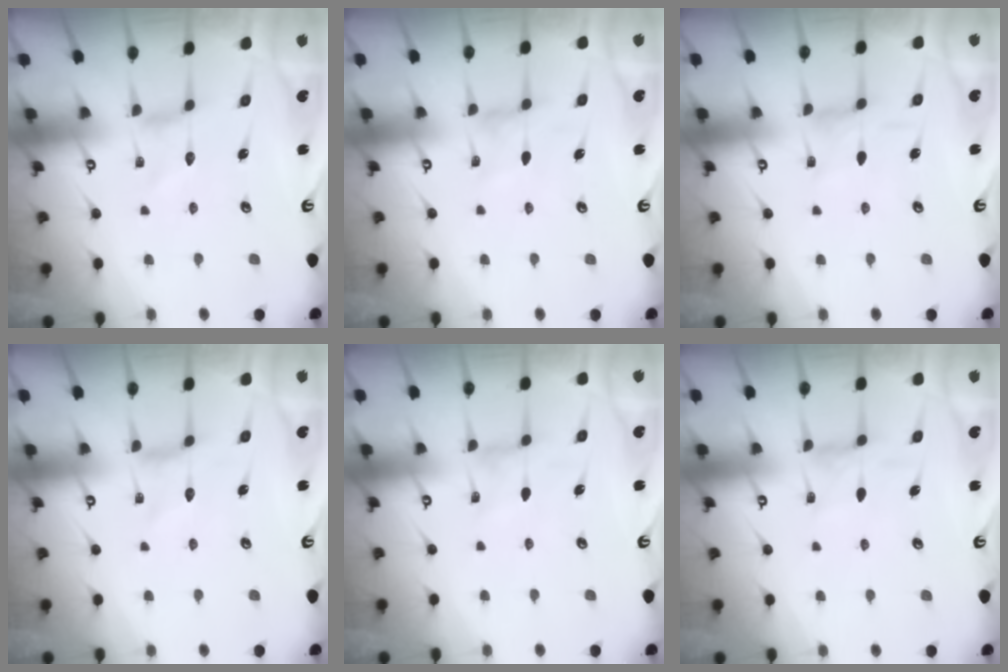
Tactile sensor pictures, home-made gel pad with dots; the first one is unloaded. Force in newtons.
{"total": 0.0}
{"total": 1.1, "press": 1.1, "slide": 0.2}
{"total": 0.0}
{"total": 0.0}
{"total": 2.8, "press": 2.8, "slide": 0.4}